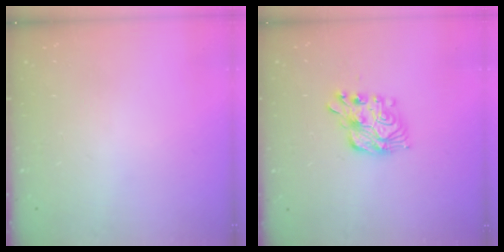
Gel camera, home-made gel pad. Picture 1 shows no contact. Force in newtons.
{"total": 11.5, "press": 11.4, "slide": 0.5}